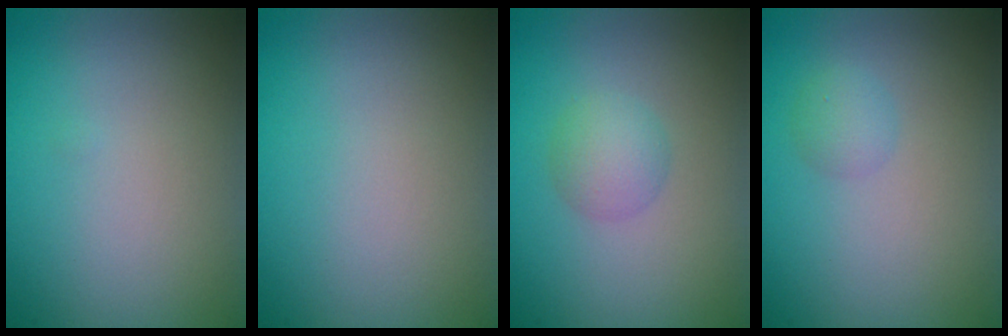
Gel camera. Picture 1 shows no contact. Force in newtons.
{"total": 0.0}
{"total": 2.3, "press": 2.3, "slide": 0.1}
{"total": 1.5, "press": 1.5, "slide": 0.0}